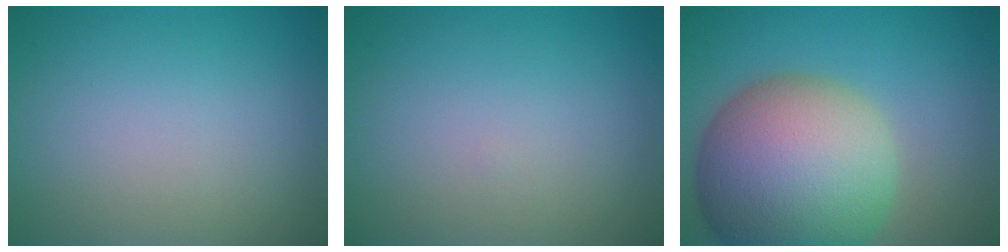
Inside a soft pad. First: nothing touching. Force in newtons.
{"total": 0.0}
{"total": 15.5, "press": 15.5, "slide": 1.0}